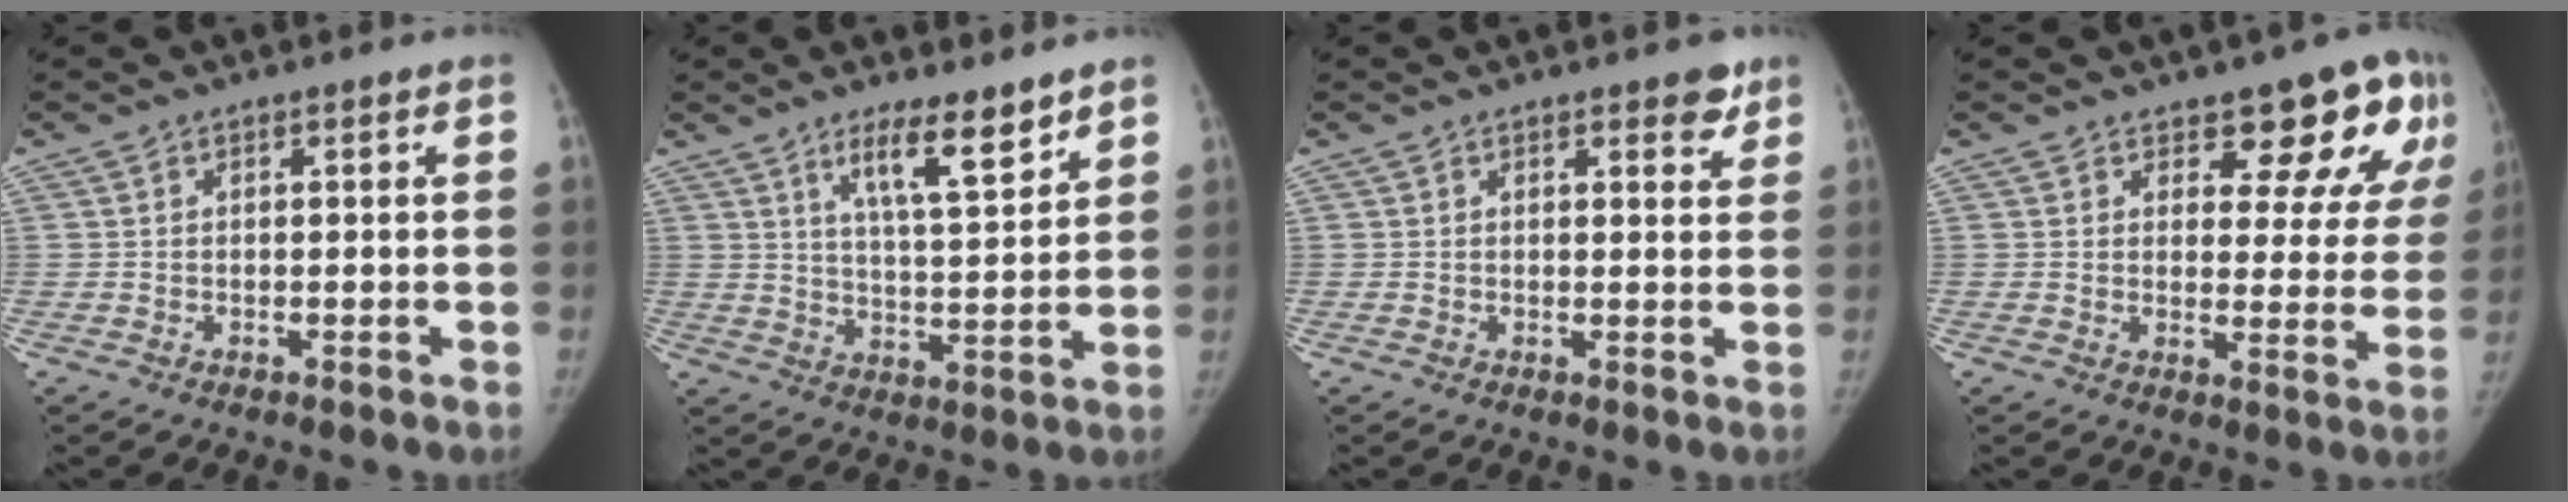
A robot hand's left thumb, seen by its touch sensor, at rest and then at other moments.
{"total": 9.1, "force": [6.3, 1.9, 6.2], "torque": [-0.091, -0.046, 0.109]}
{"total": 3.0, "force": [2.1, 1.3, 1.7], "torque": [-0.002, -0.011, 0.024]}
{"total": 11.5, "force": [7.6, 5.5, 6.6], "torque": [-0.027, -0.043, 0.084]}